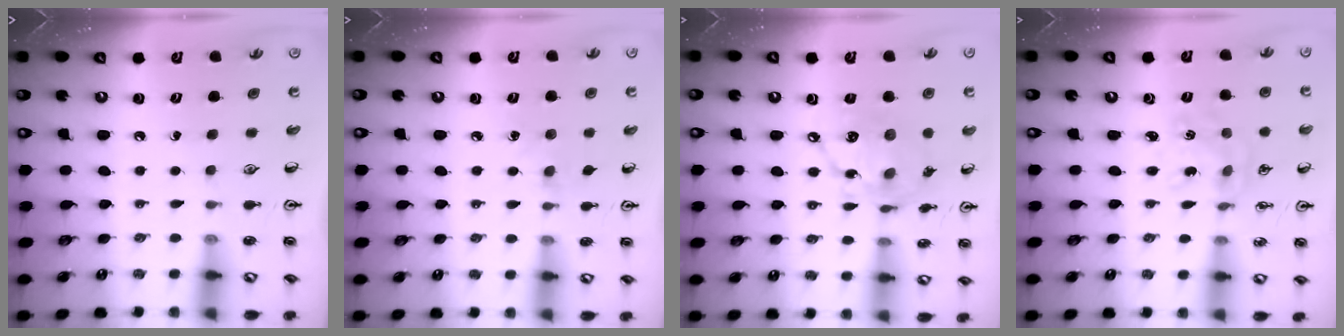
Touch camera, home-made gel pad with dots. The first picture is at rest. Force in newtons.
{"total": 4.8, "press": 4.7, "slide": 0.7}
{"total": 14.4, "press": 14.4, "slide": 1.3}
{"total": 2.4, "press": 2.3, "slide": 0.3}